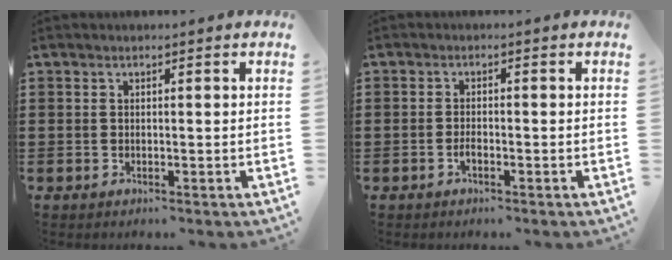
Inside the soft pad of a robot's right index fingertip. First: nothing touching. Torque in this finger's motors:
{"motor_torque": [1.24, 0.90, 0.01, 0.03]}